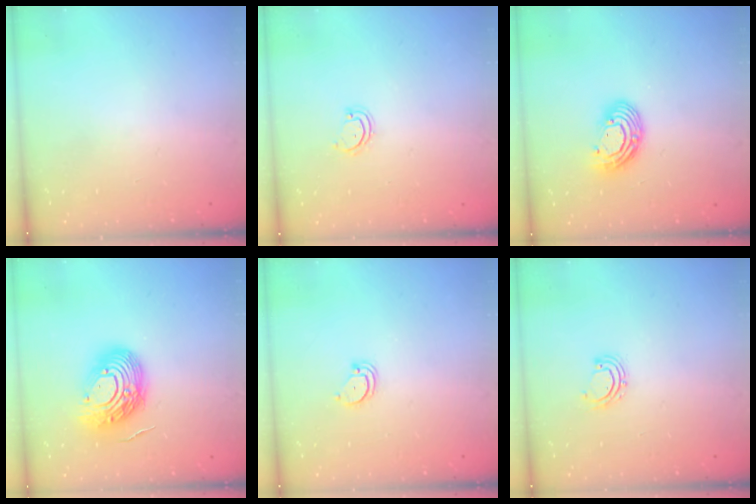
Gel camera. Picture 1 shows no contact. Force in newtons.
{"total": 2.8, "press": 2.8, "slide": 0.3}
{"total": 10.1, "press": 10.0, "slide": 1.1}
{"total": 14.4, "press": 14.2, "slide": 2.0}
{"total": 2.7, "press": 2.7, "slide": 0.2}
{"total": 3.9, "press": 3.9, "slide": 0.2}